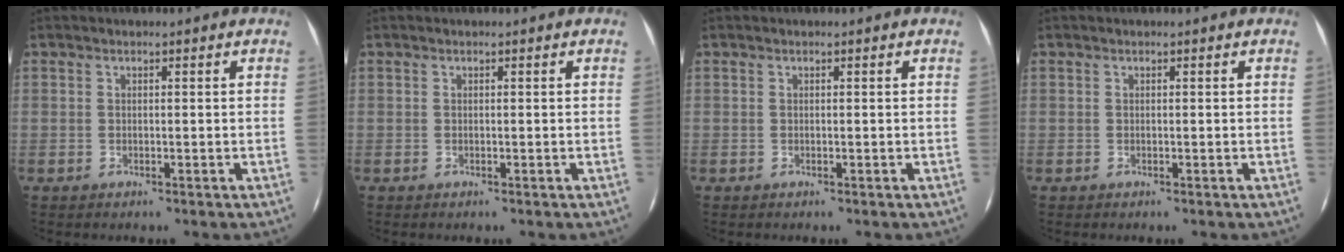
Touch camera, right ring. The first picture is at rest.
{"total": 0.0}
{"total": 0.0}
{"total": 0.0}